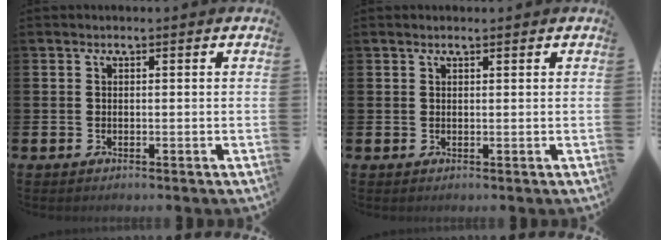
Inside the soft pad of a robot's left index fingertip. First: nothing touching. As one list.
[{"total": 0.8, "force": [0.8, 0.1, 0.3], "torque": [0.009, -0.003, 0.011]}]